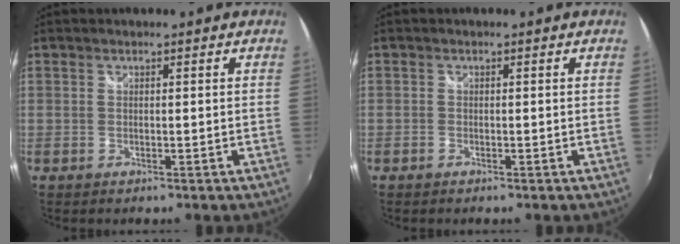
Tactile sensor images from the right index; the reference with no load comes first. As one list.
[{"total": 0.7, "force": [-0.6, 0.3, 0.1], "torque": [-0.003, -0.002, -0.014]}]